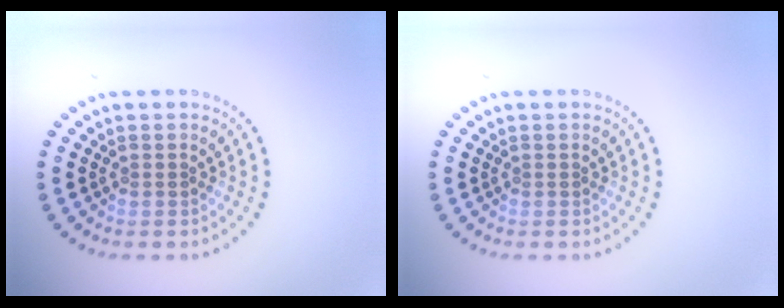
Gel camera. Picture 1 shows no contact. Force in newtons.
{"total": 0.0}